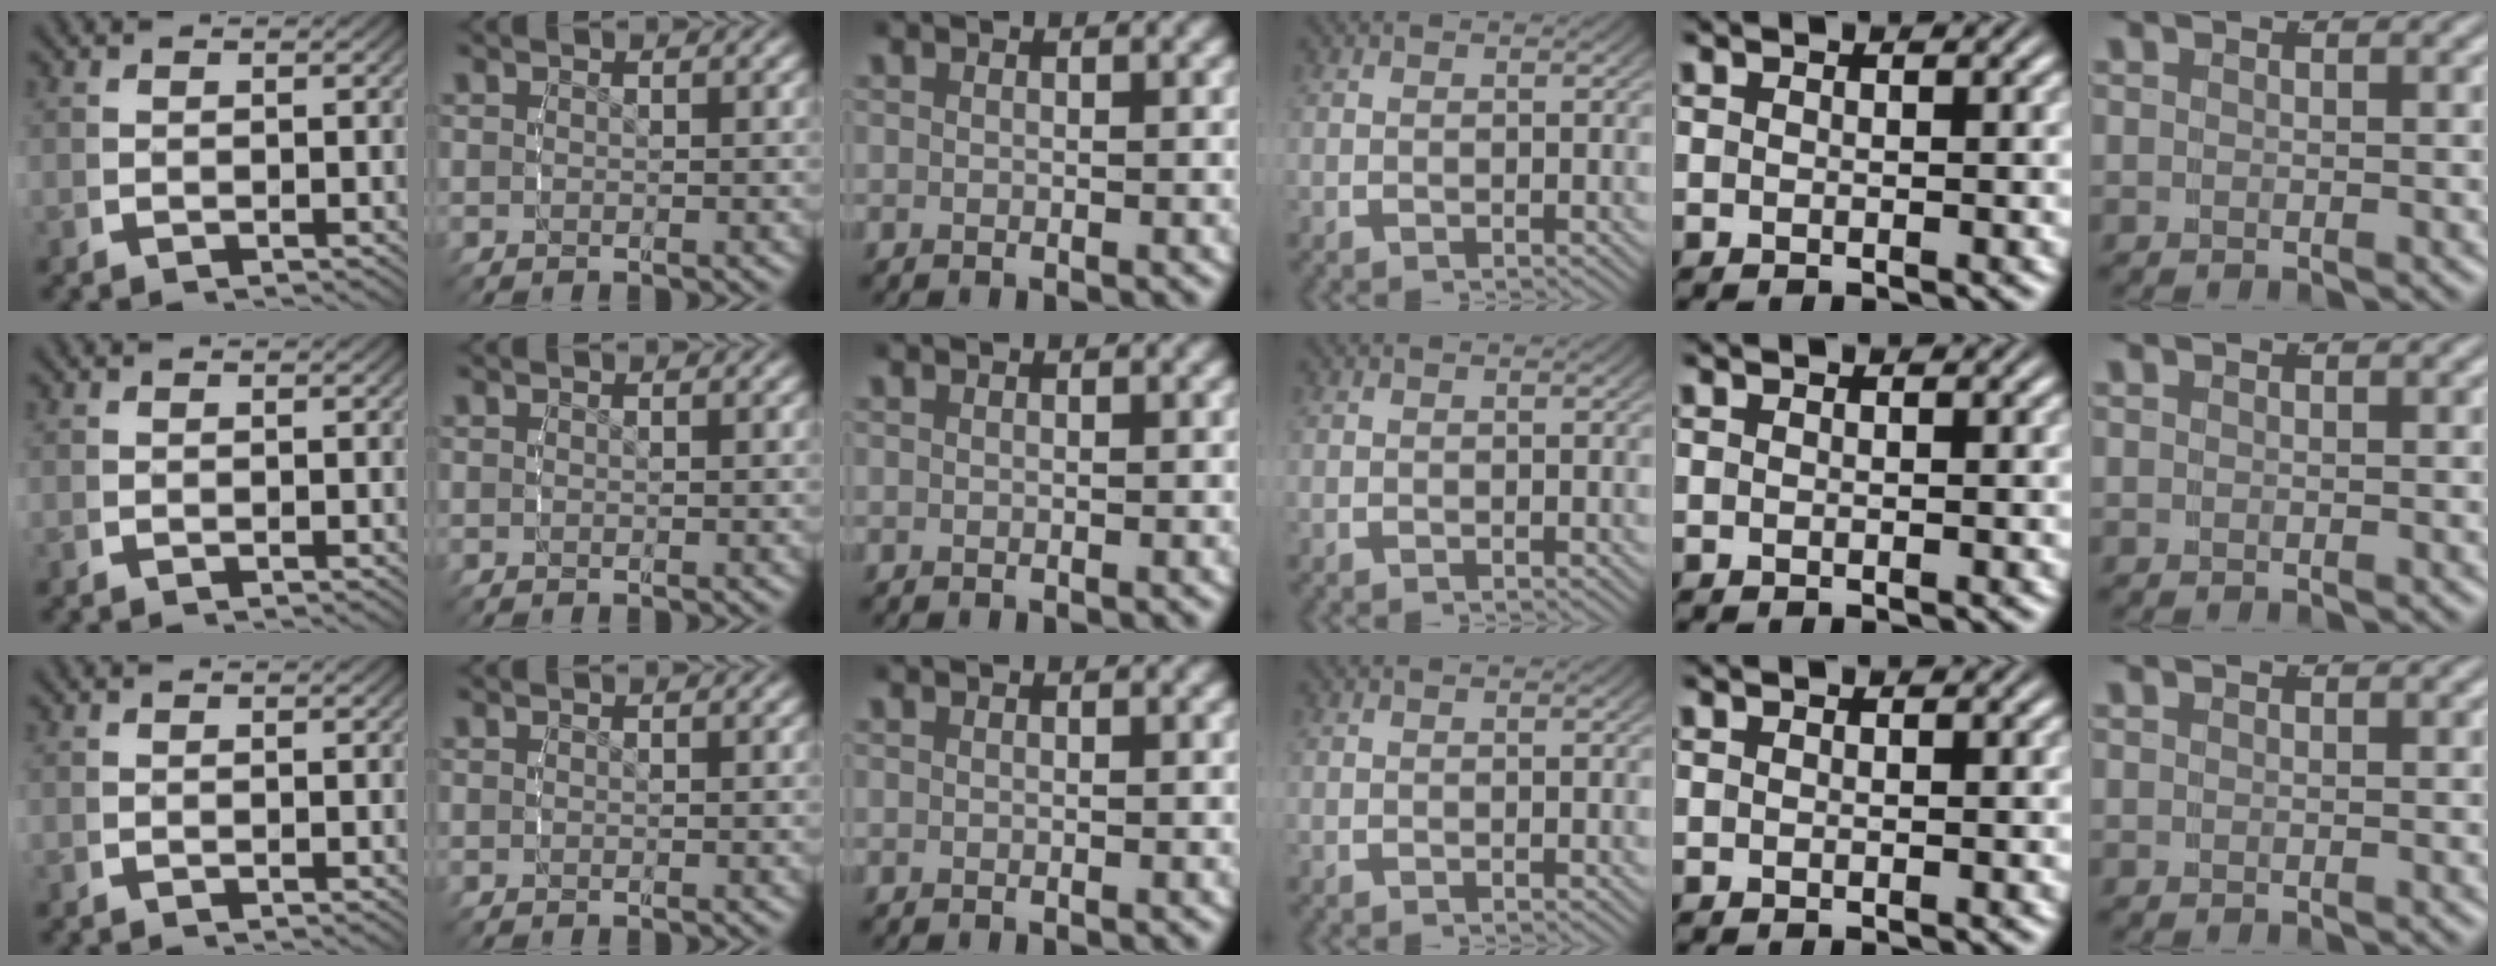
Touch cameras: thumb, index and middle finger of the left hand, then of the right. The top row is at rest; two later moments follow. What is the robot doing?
{"motion": "reach", "object": "paper"}